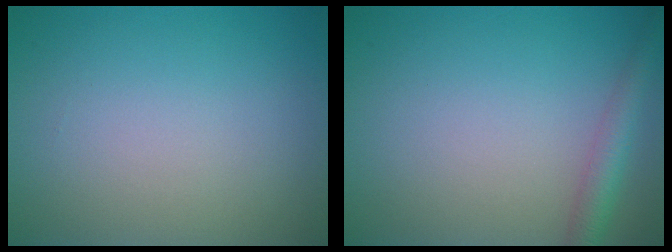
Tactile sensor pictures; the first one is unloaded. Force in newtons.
{"total": 2.7, "press": 2.7, "slide": 0.1}